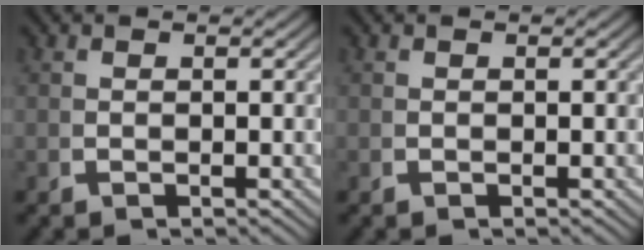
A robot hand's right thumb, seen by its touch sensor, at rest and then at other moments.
{"total": 0.0}